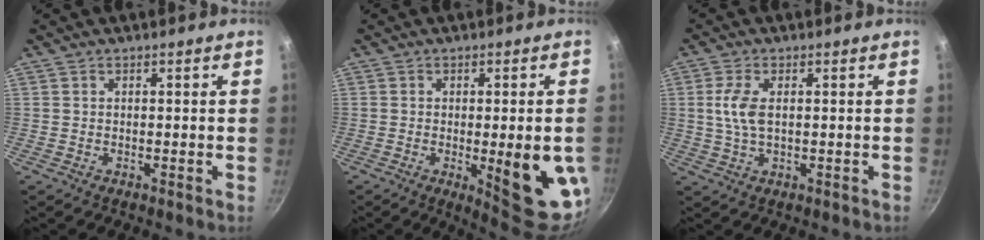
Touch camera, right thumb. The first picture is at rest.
{"total": 15.0, "force": [-2.9, 4.2, 14.1], "torque": [-0.152, -0.005, -0.027]}
{"total": 5.4, "force": [0.7, 2.5, 4.7], "torque": [-0.102, 0.003, 0.011]}